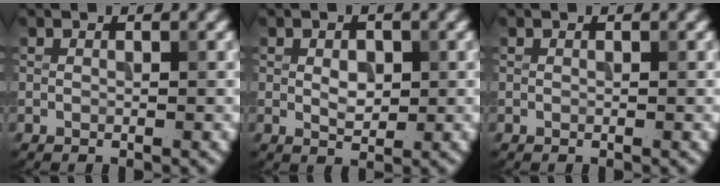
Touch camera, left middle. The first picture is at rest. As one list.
[{"total": 2.0, "force": [0.2, 1.3, 1.6], "torque": [-0.028, -0.001, 0.005]}, {"total": 0.0}]